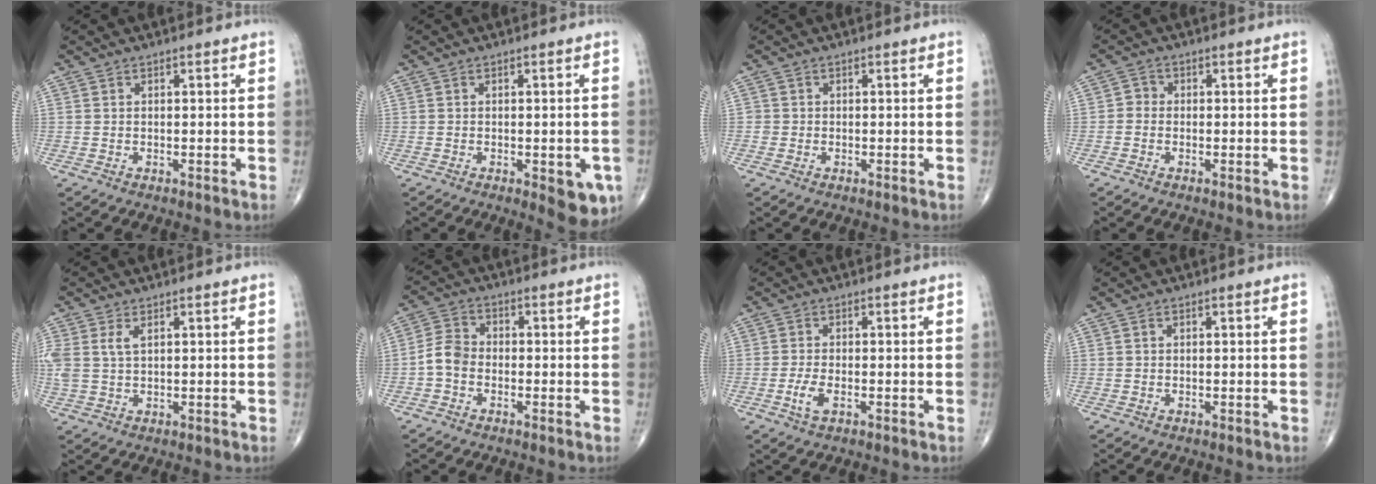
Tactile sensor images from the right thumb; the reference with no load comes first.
{"total": 6.7, "force": [-2.4, 2.7, 5.7], "torque": [-0.050, -0.007, -0.023]}
{"total": 1.0, "force": [-0.2, 0.9, 0.0], "torque": [0.008, 0.006, -0.007]}
{"total": 1.8, "force": [-0.5, 1.5, 0.8], "torque": [-0.003, 0.005, -0.019]}
{"total": 4.8, "force": [1.6, 2.6, 3.6], "torque": [-0.093, 0.010, 0.036]}
{"total": 4.8, "force": [-1.6, 3.6, 2.8], "torque": [-0.049, 0.018, -0.042]}
{"total": 3.2, "force": [-1.1, 1.4, 2.6], "torque": [-0.062, 0.001, -0.021]}
{"total": 0.0}